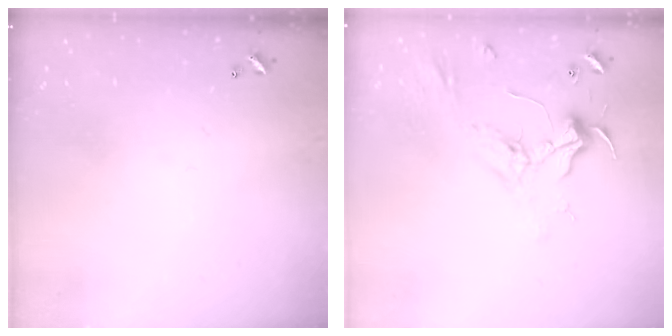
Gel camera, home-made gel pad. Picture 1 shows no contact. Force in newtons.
{"total": 2.3, "press": 2.1, "slide": 0.9}